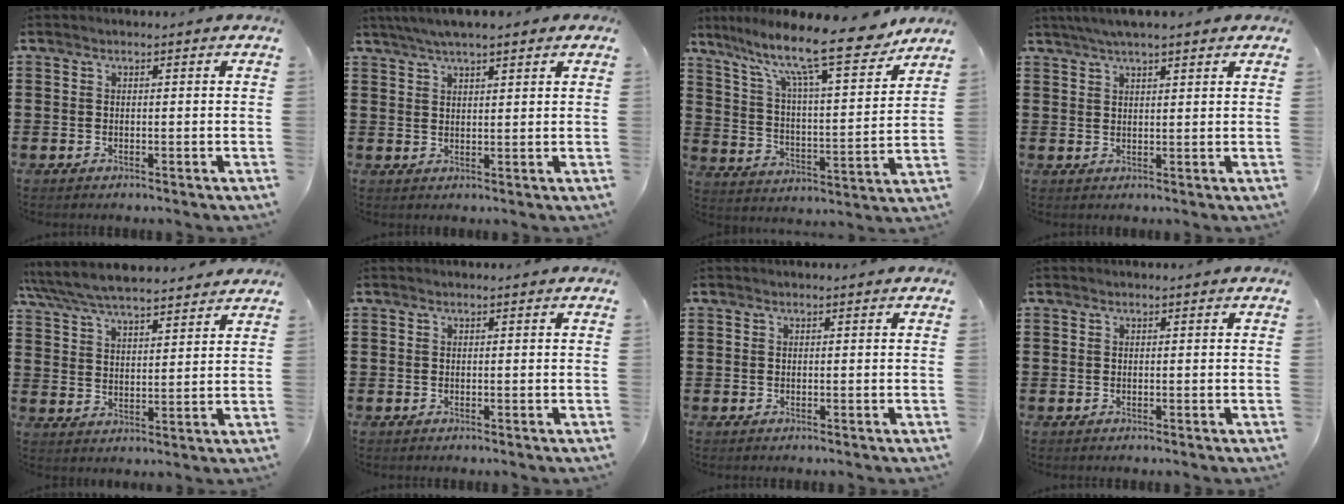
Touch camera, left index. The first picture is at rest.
{"total": 3.9, "force": [3.2, 0.6, 2.3], "torque": [-0.050, 0.003, 0.058]}
{"total": 14.1, "force": [11.2, 1.8, 8.4], "torque": [-0.175, -0.068, 0.184]}
{"total": 3.7, "force": [2.9, 0.5, 2.2], "torque": [-0.049, 0.004, 0.054]}
{"total": 6.6, "force": [6.2, 1.2, 1.9], "torque": [-0.063, -0.025, 0.110]}
{"total": 0.0}
{"total": 0.0}
{"total": 0.0}